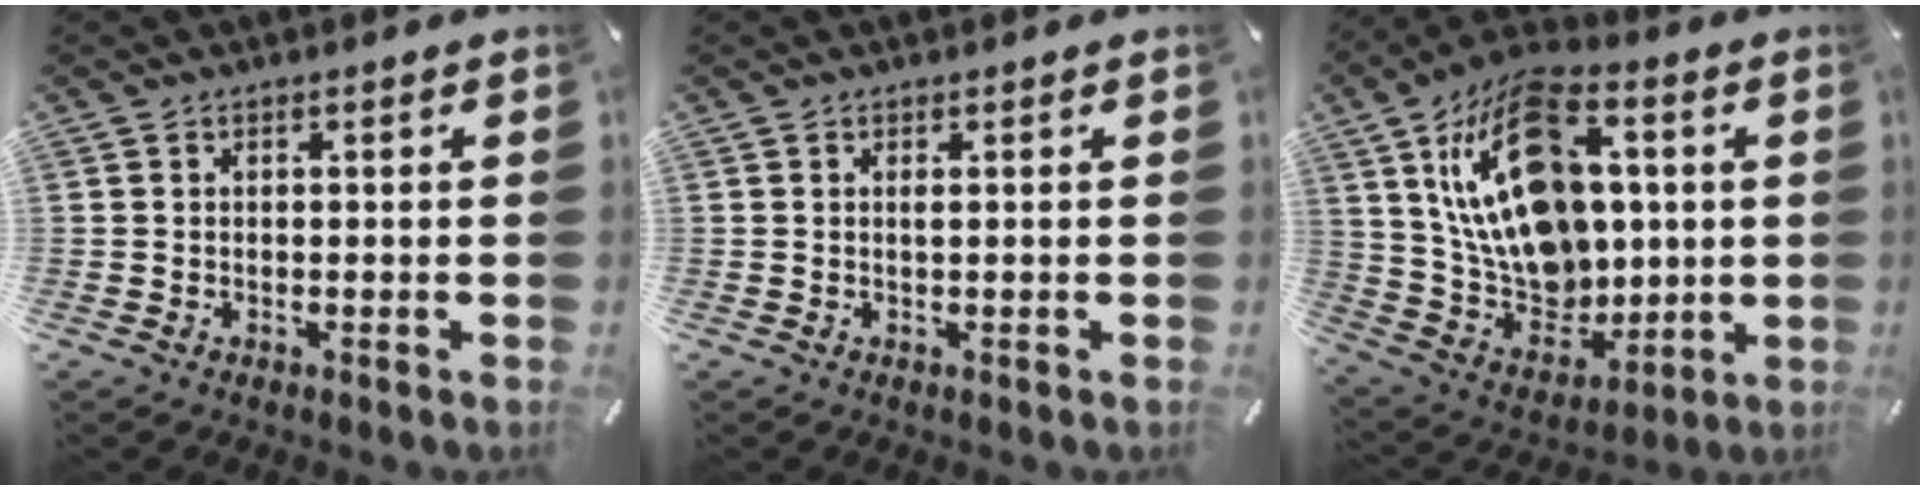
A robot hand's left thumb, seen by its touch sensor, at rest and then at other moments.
{"total": 0.7, "force": [0.2, 0.0, 0.7], "torque": [-0.013, -0.001, 0.002]}
{"total": 23.7, "force": [7.1, 15.9, 16.0], "torque": [-0.312, -0.034, 0.125]}